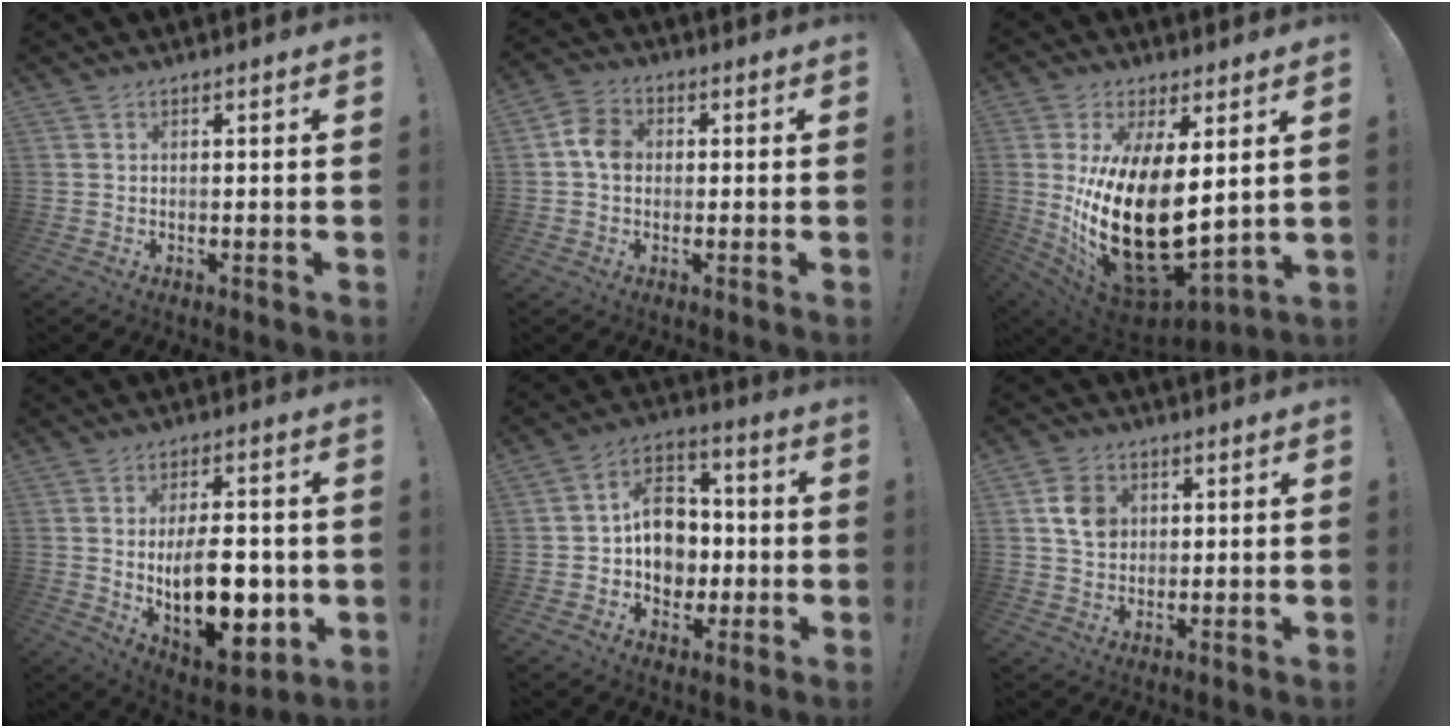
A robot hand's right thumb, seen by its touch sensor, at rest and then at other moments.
{"total": 7.1, "force": [0.1, 5.6, 4.3], "torque": [-0.073, 0.017, 0.004]}
{"total": 26.0, "force": [1.1, 13.3, 22.3], "torque": [-0.416, -0.038, 0.046]}
{"total": 18.2, "force": [-2.1, 9.9, 15.1], "torque": [-0.231, -0.009, -0.025]}
{"total": 13.3, "force": [-0.1, 11.2, 7.1], "torque": [-0.104, 0.015, 0.007]}
{"total": 8.5, "force": [2.2, 7.1, 4.1], "torque": [-0.052, 0.003, 0.045]}